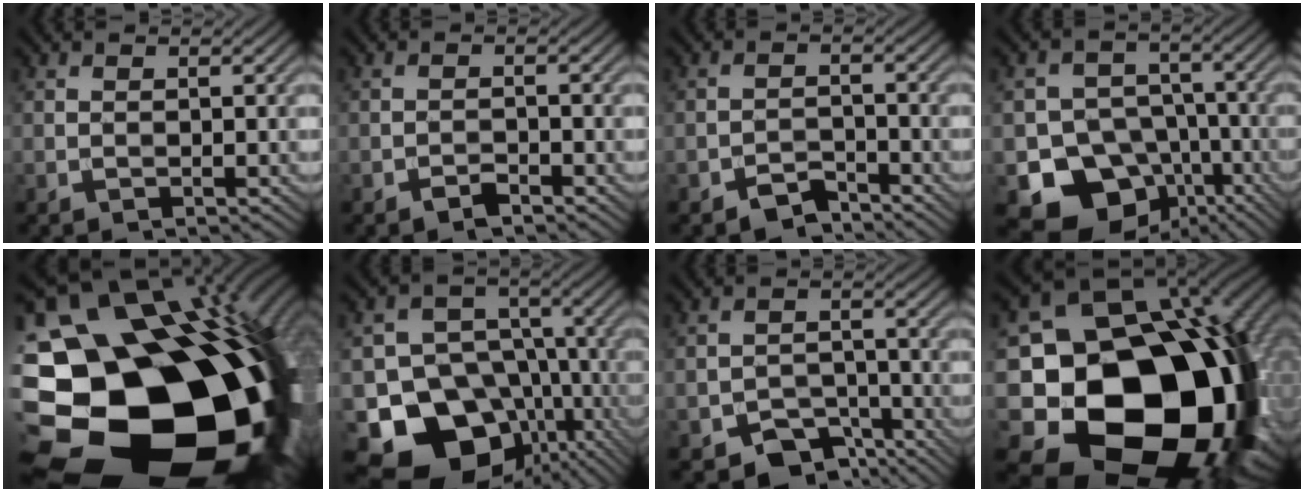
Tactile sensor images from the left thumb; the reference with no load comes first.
{"total": 1.9, "force": [-1.4, 0.7, 0.9], "torque": [-0.014, 0.002, -0.028]}
{"total": 3.4, "force": [-2.9, 1.4, 1.3], "torque": [-0.019, 0.004, -0.059]}
{"total": 14.2, "force": [-7.7, 10.9, 4.8], "torque": [-0.096, -0.035, -0.125]}
{"total": 25.5, "force": [-8.3, 19.7, 13.9], "torque": [-0.201, -0.068, -0.161]}
{"total": 18.8, "force": [-8.7, 14.8, 7.7], "torque": [-0.145, -0.040, -0.138]}
{"total": 6.0, "force": [-4.3, 3.5, 2.3], "torque": [-0.030, -0.008, -0.075]}
{"total": 23.1, "force": [-4.4, 18.2, 13.5], "torque": [-0.274, -0.059, -0.049]}